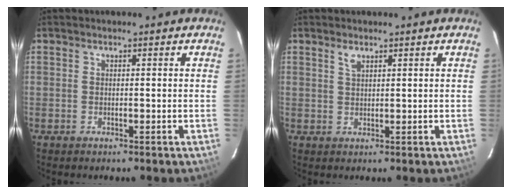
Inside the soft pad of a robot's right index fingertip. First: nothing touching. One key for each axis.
{"total": 1.6, "fx": 1.1, "fy": 0.6, "fz": 0.9, "tx": -0.017, "ty": 0.003, "tz": 0.021}